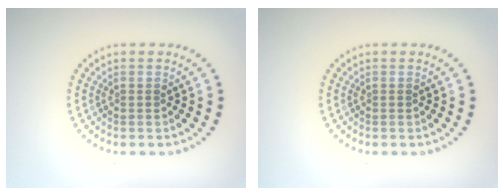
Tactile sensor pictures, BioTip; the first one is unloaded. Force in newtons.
{"total": 0.0}